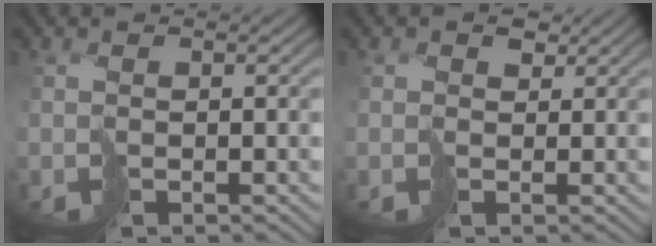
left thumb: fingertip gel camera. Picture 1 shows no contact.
{"total": 2.0, "force": [1.2, 1.5, 0.6], "torque": [-0.010, 0.004, 0.021]}